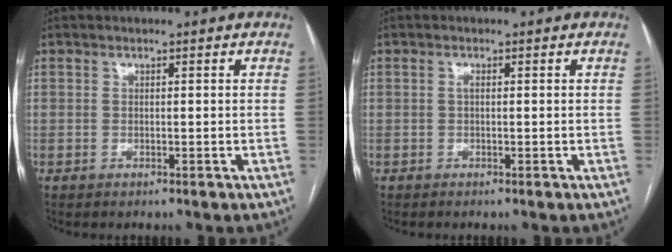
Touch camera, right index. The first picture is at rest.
{"total": 0.6, "force": [0.1, 0.2, 0.6], "torque": [-0.012, 0.001, -0.001]}